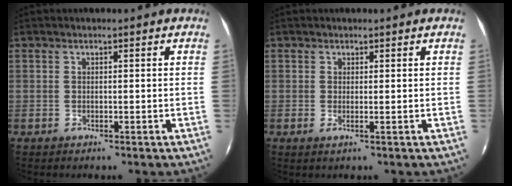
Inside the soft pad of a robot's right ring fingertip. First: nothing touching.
{"total": 0.8, "force": [0.3, -0.3, 0.7], "torque": [-0.017, -0.003, 0.003]}